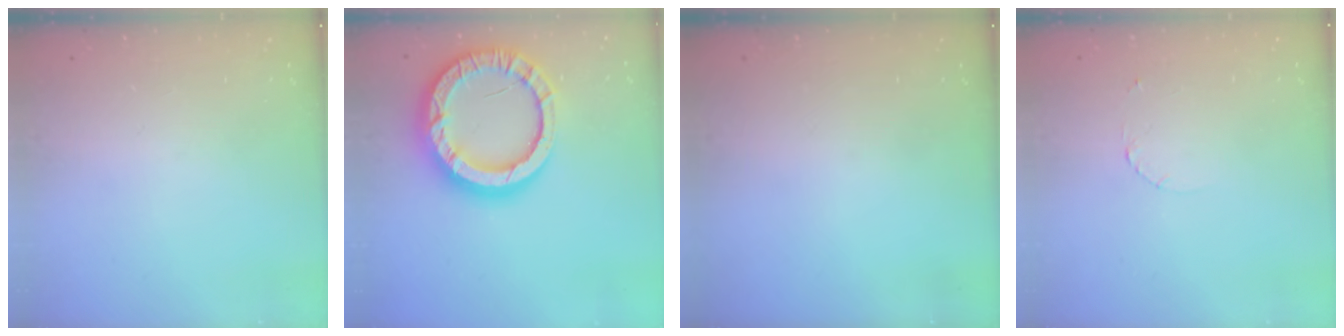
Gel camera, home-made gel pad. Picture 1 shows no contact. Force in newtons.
{"total": 20.3, "press": 20.2, "slide": 2.0}
{"total": 0.0}
{"total": 1.6, "press": 1.6, "slide": 0.2}